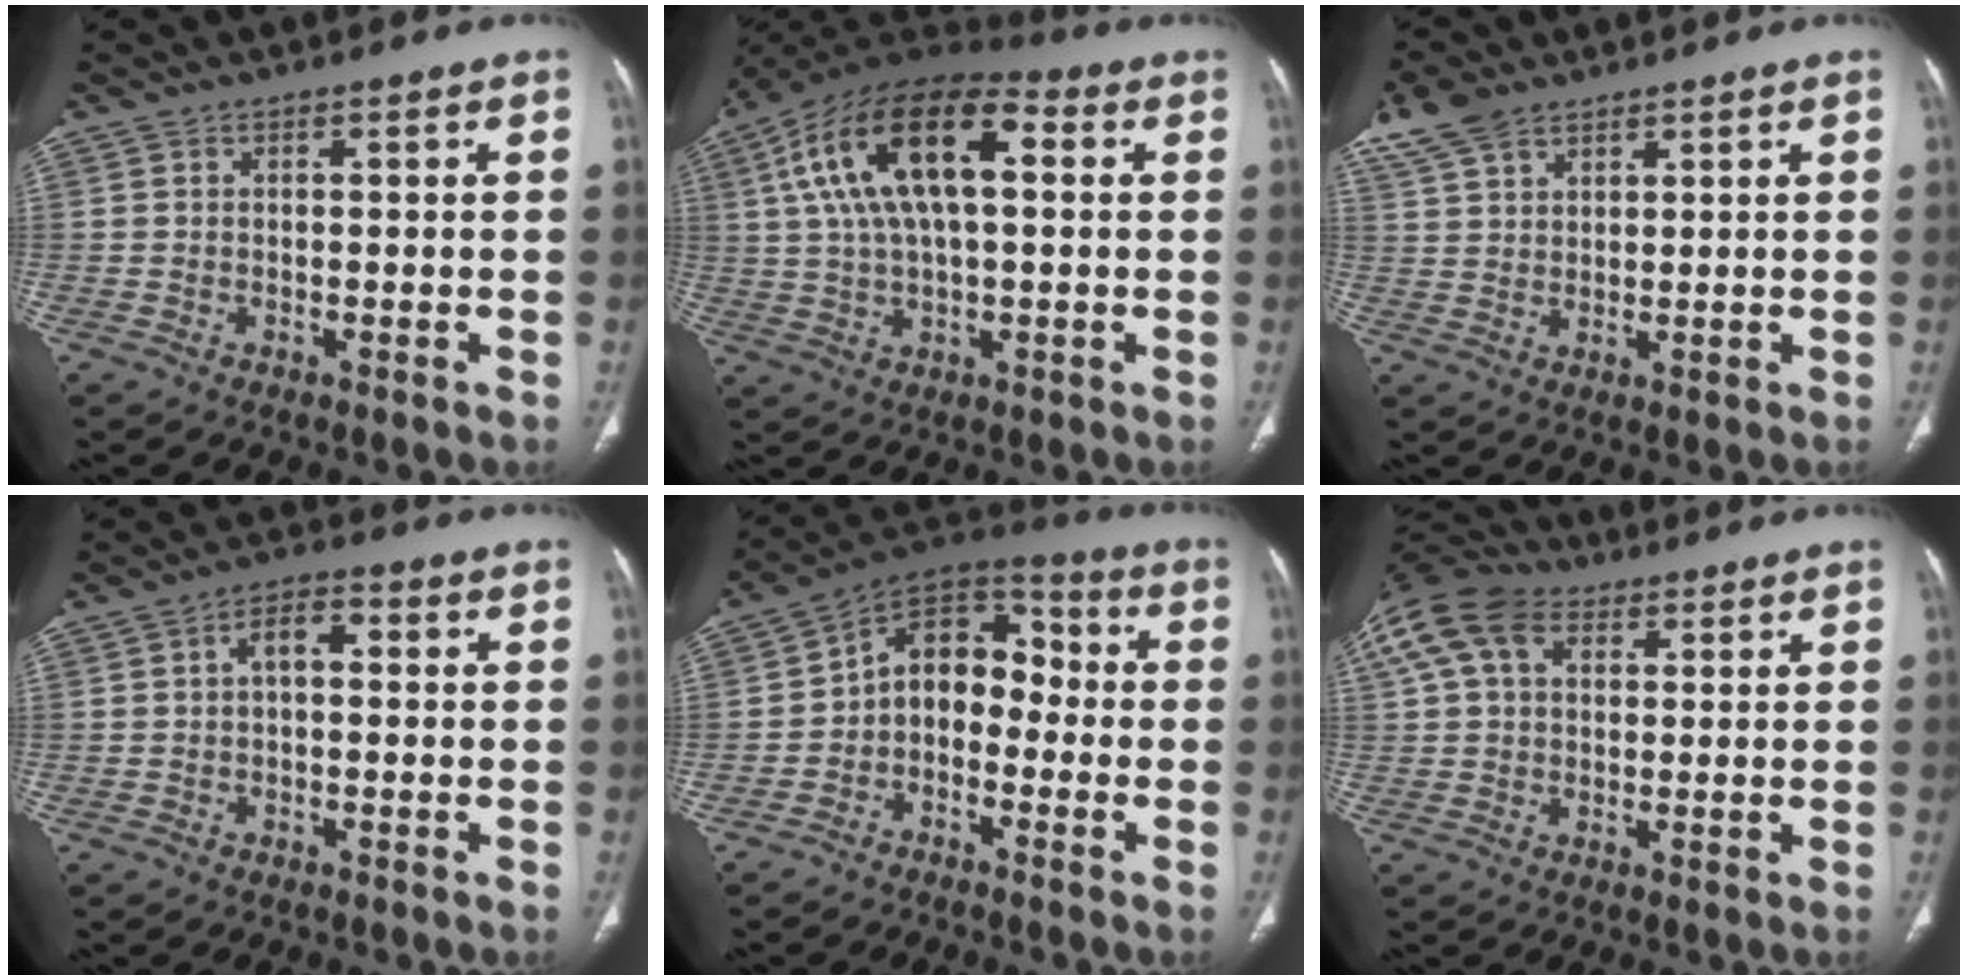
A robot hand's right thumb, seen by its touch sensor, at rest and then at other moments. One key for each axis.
{"total": 20.1, "fx": 4.7, "fy": 9.6, "fz": 17.1, "tx": -0.305, "ty": 0.029, "tz": 0.072}
{"total": 7.4, "fx": 5.4, "fy": 3.8, "fz": 3.4, "tx": -0.066, "ty": -0.004, "tz": 0.116}
{"total": 4.6, "fx": 0.3, "fy": 2.6, "fz": 3.8, "tx": -0.055, "ty": 0.018, "tz": -0.002}
{"total": 11.5, "fx": -2.1, "fy": 8.3, "fz": 7.7, "tx": -0.085, "ty": 0.057, "tz": -0.054}
{"total": 15.1, "fx": 5.9, "fy": 10.5, "fz": 9.2, "tx": -0.212, "ty": 0.038, "tz": 0.105}